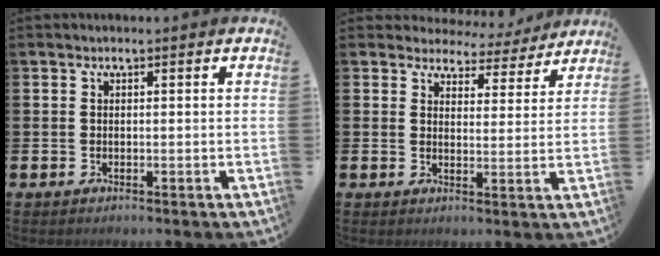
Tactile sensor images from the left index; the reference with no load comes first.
{"total": 4.0, "force": [3.7, 1.6, 0.3], "torque": [-0.016, -0.030, 0.059]}